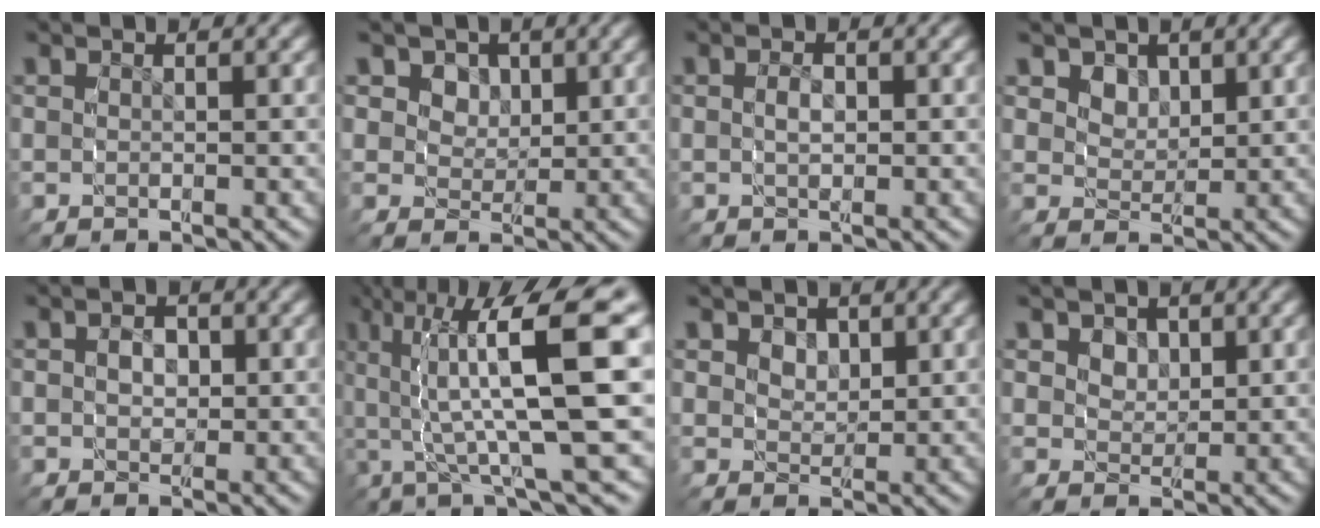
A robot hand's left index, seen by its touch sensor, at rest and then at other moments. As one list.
[{"total": 5.6, "force": [1.8, 4.7, 2.5], "torque": [-0.062, -0.016, 0.030]}, {"total": 1.7, "force": [-0.4, 1.1, 1.2], "torque": [-0.031, -0.010, -0.005]}, {"total": 3.3, "force": [1.2, 2.6, 1.6], "torque": [-0.041, -0.013, 0.024]}, {"total": 2.4, "force": [-0.3, 2.1, 1.2], "torque": [-0.033, -0.015, -0.001]}, {"total": 11.7, "force": [1.7, 4.3, 10.7], "torque": [-0.157, 0.018, 0.018]}, {"total": 2.4, "force": [0.8, 1.9, 1.2], "torque": [-0.028, -0.014, 0.019]}, {"total": 3.1, "force": [0.9, 2.5, 1.4], "torque": [-0.036, -0.018, 0.023]}]